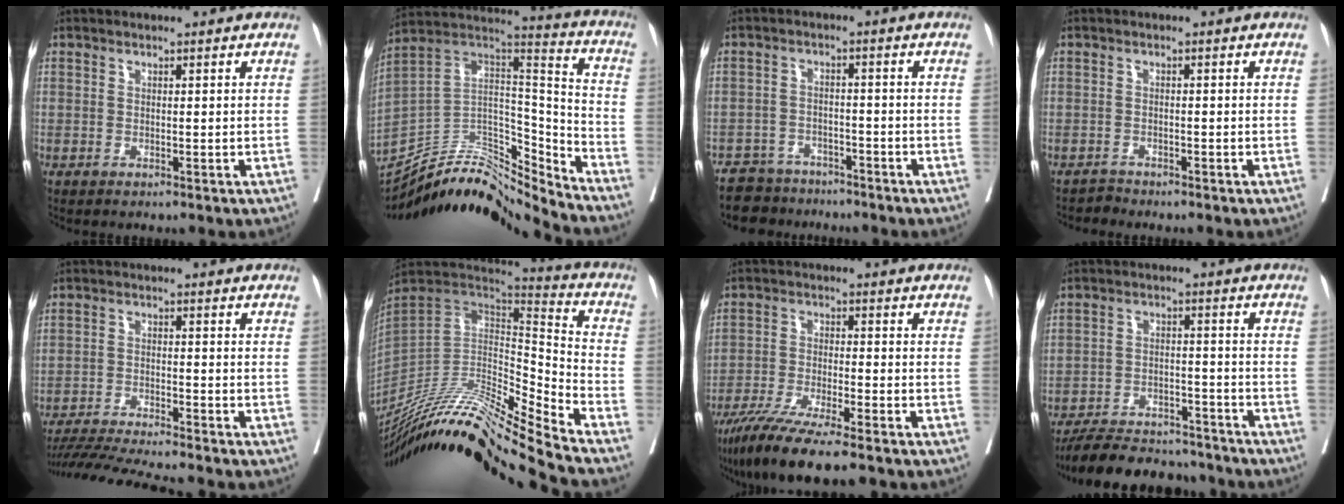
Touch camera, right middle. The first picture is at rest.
{"total": 22.0, "force": [-20.7, 3.1, 6.8], "torque": [-0.146, 0.037, -0.355]}
{"total": 6.0, "force": [-5.3, 2.8, -0.2], "torque": [0.009, 0.002, -0.089]}
{"total": 1.2, "force": [-1.1, 0.1, -0.6], "torque": [0.013, -0.006, -0.022]}
{"total": 11.8, "force": [-10.8, -0.6, 4.8], "torque": [-0.070, -0.016, -0.178]}
{"total": 26.1, "force": [-22.7, -1.2, 12.9], "torque": [-0.235, -0.027, -0.393]}
{"total": 11.8, "force": [-9.1, 0.6, 7.4], "torque": [-0.119, -0.031, -0.151]}
{"total": 13.9, "force": [-12.8, 4.0, 3.8], "torque": [-0.055, 0.007, -0.187]}